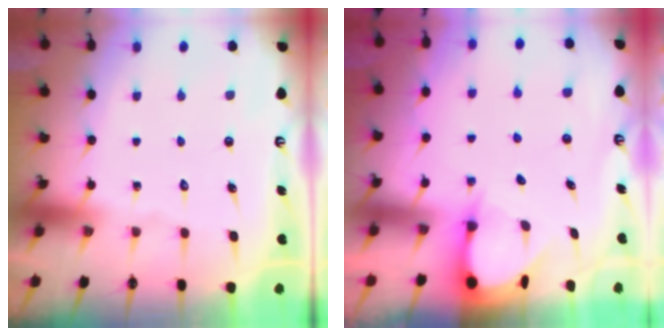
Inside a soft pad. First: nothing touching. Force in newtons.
{"total": 3.6, "press": 3.6, "slide": 0.3}